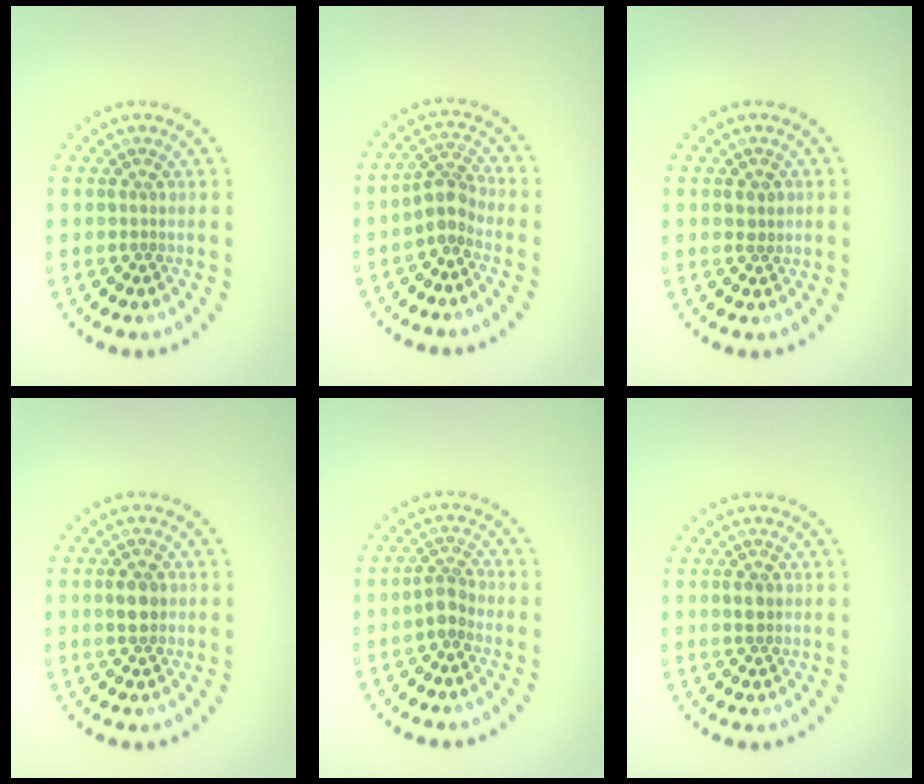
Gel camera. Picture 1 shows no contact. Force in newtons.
{"total": 2.7, "press": 2.1, "slide": 1.7}
{"total": 1.4, "press": 1.4, "slide": 0.3}
{"total": 2.9, "press": 2.9, "slide": 0.0}
{"total": 2.1, "press": 1.7, "slide": 1.2}
{"total": 1.6, "press": 1.6, "slide": 0.1}